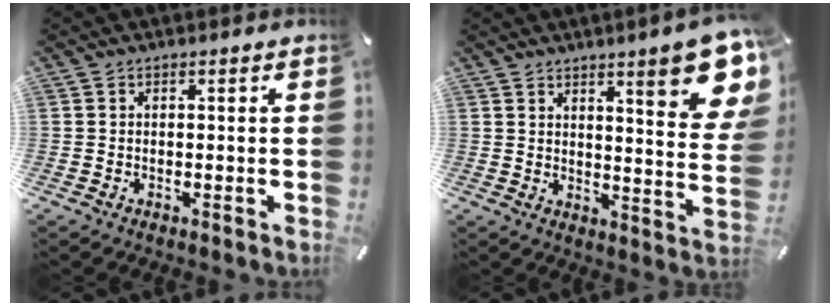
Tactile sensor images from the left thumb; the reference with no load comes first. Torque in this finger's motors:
{"motor_torque": [2.75, 2.27, 1.42, -1.36, 0.06]}